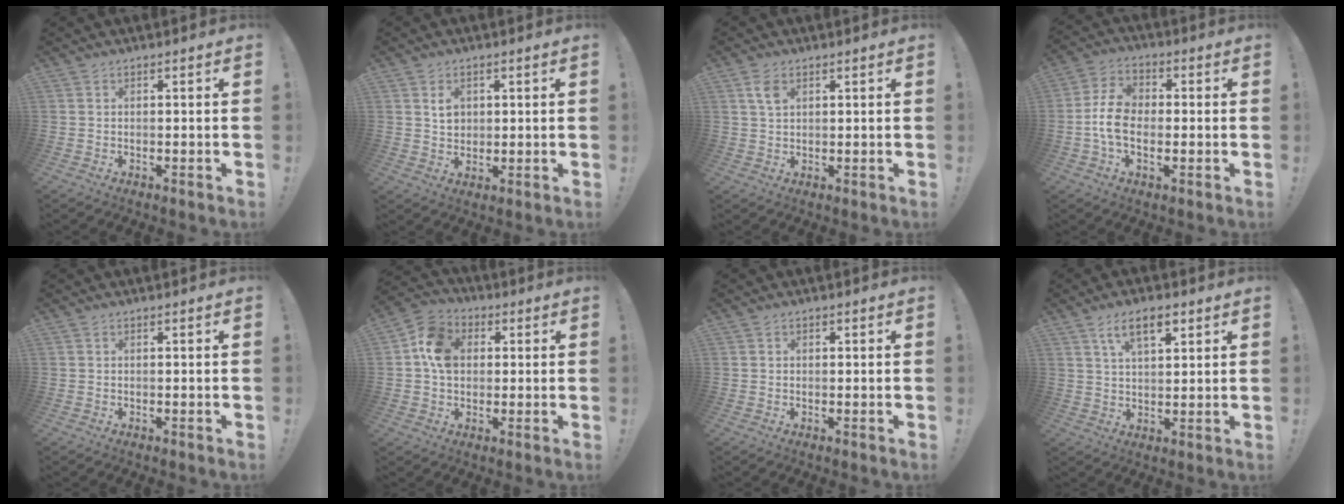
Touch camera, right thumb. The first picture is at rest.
{"total": 4.7, "force": [1.5, 3.8, 2.3], "torque": [-0.029, -0.003, 0.025]}
{"total": 4.1, "force": [2.0, 2.3, 2.7], "torque": [-0.043, -0.004, 0.035]}
{"total": 9.6, "force": [-1.6, 6.4, 7.0], "torque": [-0.135, 0.013, -0.025]}
{"total": 0.0}
{"total": 11.2, "force": [2.0, 9.1, 6.4], "torque": [-0.096, 0.009, 0.040]}
{"total": 0.6, "force": [0.0, 0.5, 0.1], "torque": [-0.001, 0.002, -0.001]}
{"total": 8.1, "force": [4.4, 3.4, 5.9], "torque": [-0.090, -0.009, 0.075]}